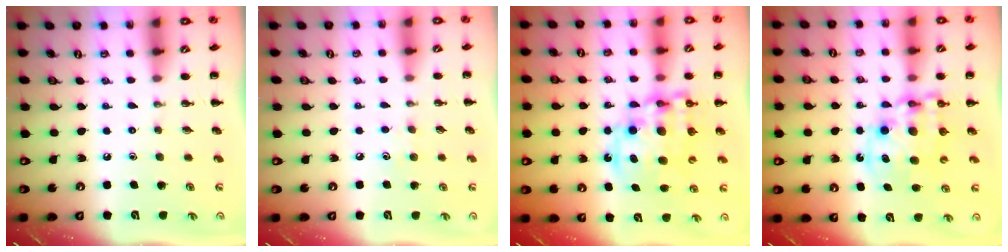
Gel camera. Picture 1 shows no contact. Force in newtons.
{"total": 4.6, "press": 4.3, "slide": 1.4}
{"total": 15.0, "press": 14.6, "slide": 3.1}
{"total": 11.2, "press": 10.9, "slide": 2.6}